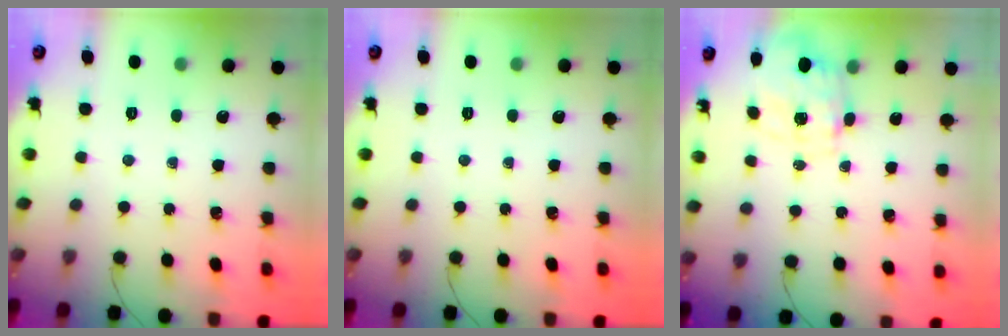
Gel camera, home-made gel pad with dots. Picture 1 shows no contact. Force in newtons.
{"total": 0.0}
{"total": 2.7, "press": 2.5, "slide": 1.1}